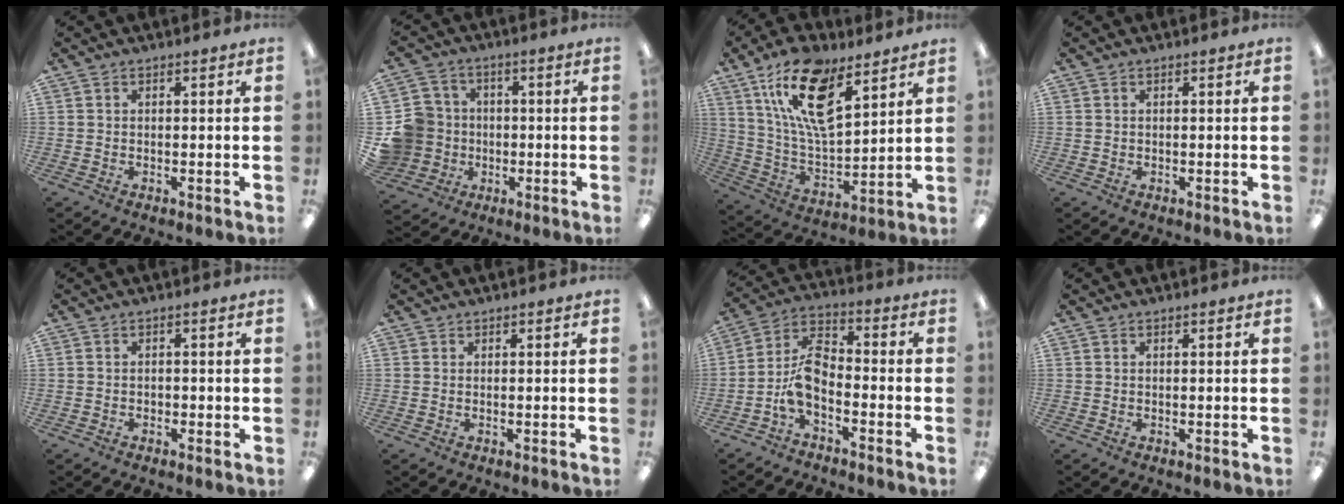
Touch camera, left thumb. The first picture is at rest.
{"total": 11.2, "force": [-1.9, 10.7, 2.6], "torque": [-0.068, 0.034, -0.023]}
{"total": 19.0, "force": [11.5, 8.0, 12.9], "torque": [-0.251, -0.051, 0.198]}
{"total": 0.7, "force": [0.2, 0.3, 0.6], "torque": [-0.012, 0.003, 0.003]}
{"total": 1.0, "force": [-0.6, 0.5, 0.5], "torque": [-0.012, 0.003, -0.013]}
{"total": 0.0}
{"total": 9.5, "force": [-3.0, 5.3, 7.3], "torque": [-0.160, -0.002, -0.057]}
{"total": 0.0}